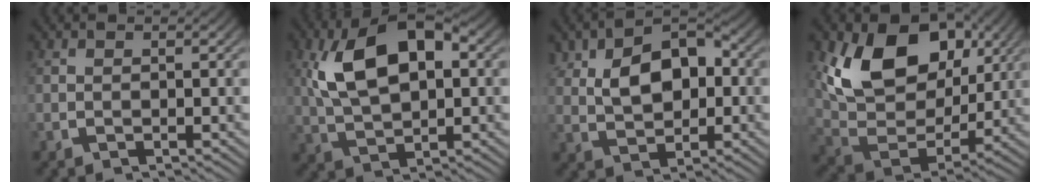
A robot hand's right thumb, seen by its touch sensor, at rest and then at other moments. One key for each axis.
{"total": 9.6, "fx": 1.9, "fy": 5.5, "fz": 7.6, "tx": -0.152, "ty": -0.009, "tz": 0.046}
{"total": 6.8, "fx": 1.0, "fy": 4.4, "fz": 5.0, "tx": -0.092, "ty": -0.020, "tz": 0.037}
{"total": 12.8, "fx": 2.9, "fy": 8.4, "fz": 9.3, "tx": -0.195, "ty": -0.027, "tz": 0.059}